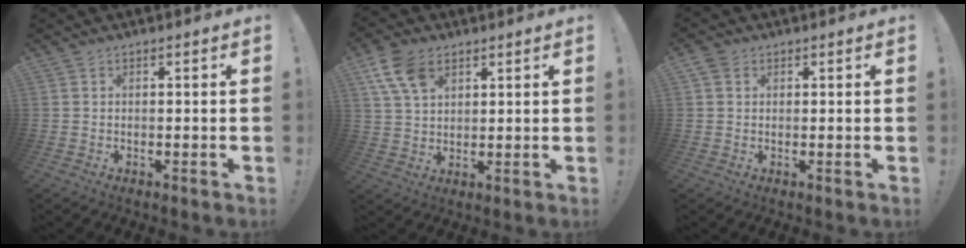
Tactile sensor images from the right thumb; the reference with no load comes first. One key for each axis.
{"total": 10.3, "fx": 5.1, "fy": 6.5, "fz": 6.1, "tx": -0.113, "ty": -0.010, "tz": 0.099}
{"total": 2.4, "fx": 1.2, "fy": 1.9, "fz": 1.0, "tx": -0.020, "ty": 0.000, "tz": 0.022}